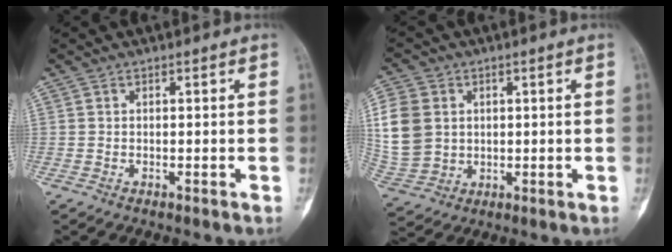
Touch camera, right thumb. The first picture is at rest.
{"total": 12.5, "force": [2.2, 10.2, 6.8], "torque": [-0.143, -0.001, 0.055]}